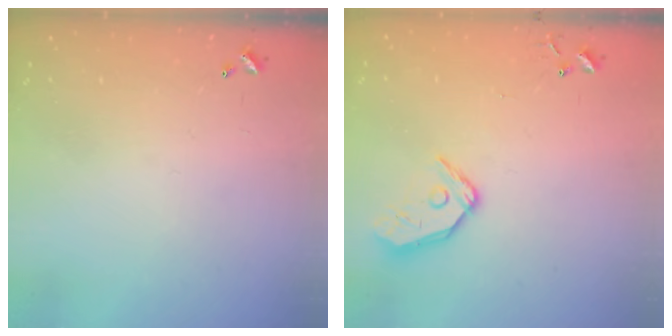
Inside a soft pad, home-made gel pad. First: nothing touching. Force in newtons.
{"total": 11.3, "press": 11.1, "slide": 1.6}